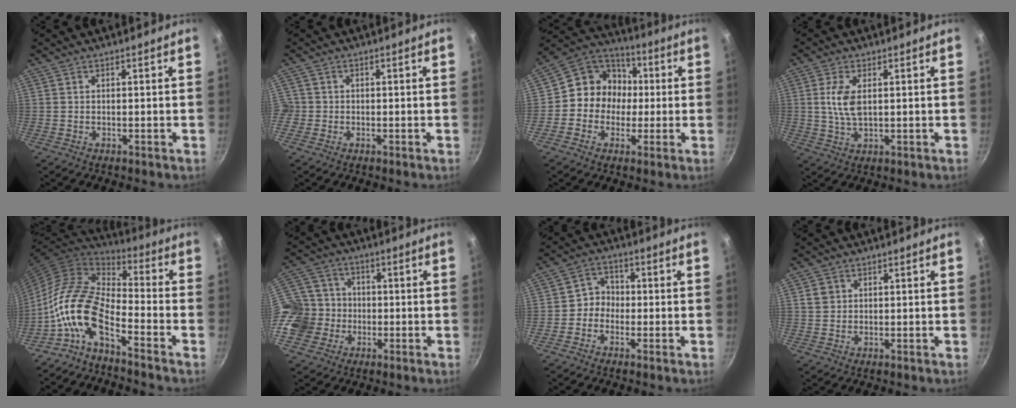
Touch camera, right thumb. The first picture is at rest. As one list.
[{"total": 3.7, "force": [-1.0, 3.5, 0.7], "torque": [-0.001, 0.009, -0.020]}, {"total": 11.9, "force": [-0.2, 10.8, 5.1], "torque": [-0.036, 0.029, -0.023]}, {"total": 5.8, "force": [1.0, 2.8, 5.0], "torque": [-0.105, -0.002, 0.022]}, {"total": 13.8, "force": [-7.1, 6.2, 10.1], "torque": [-0.192, 0.070, -0.163]}, {"total": 13.0, "force": [-3.3, 11.5, 5.0], "torque": [-0.077, 0.035, -0.069]}, {"total": 4.0, "force": [-1.2, 3.5, 1.4], "torque": [0.003, 0.019, -0.030]}, {"total": 2.2, "force": [0.7, 2.0, 0.7], "torque": [-0.004, 0.005, 0.012]}]